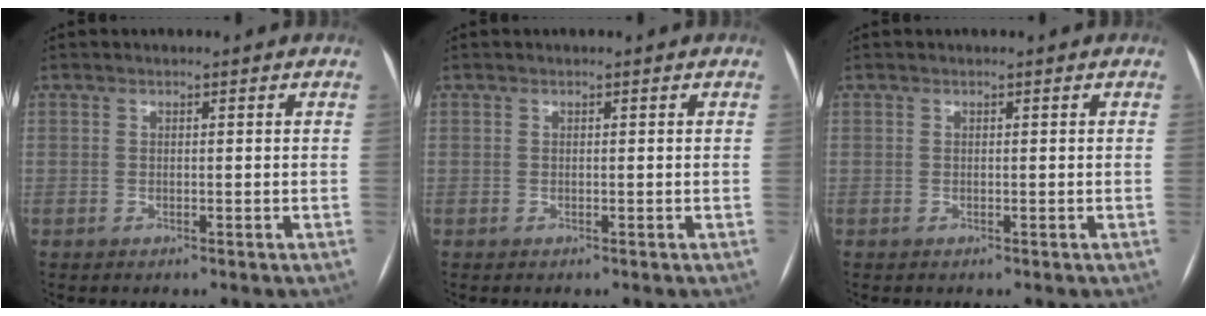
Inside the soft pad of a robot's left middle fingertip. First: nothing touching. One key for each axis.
{"total": 0.0}
{"total": 0.0}